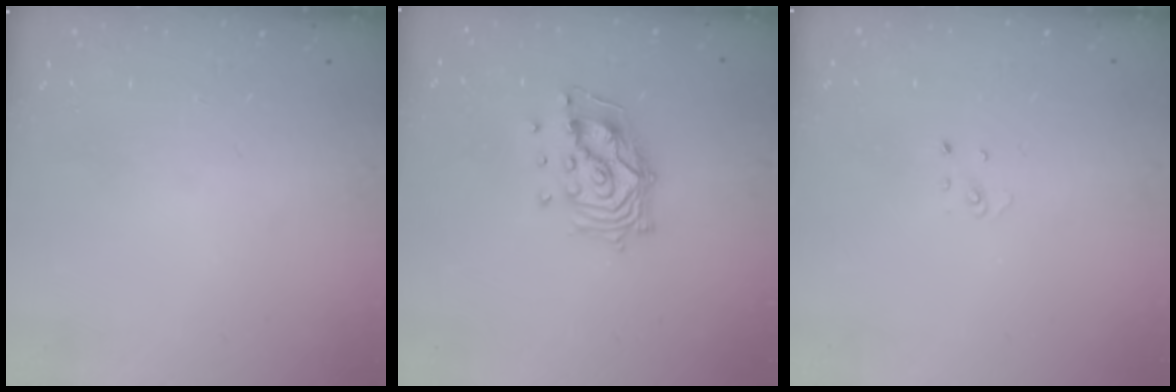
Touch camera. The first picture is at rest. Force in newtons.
{"total": 12.3, "press": 12.2, "slide": 1.7}
{"total": 1.9, "press": 1.9, "slide": 0.2}